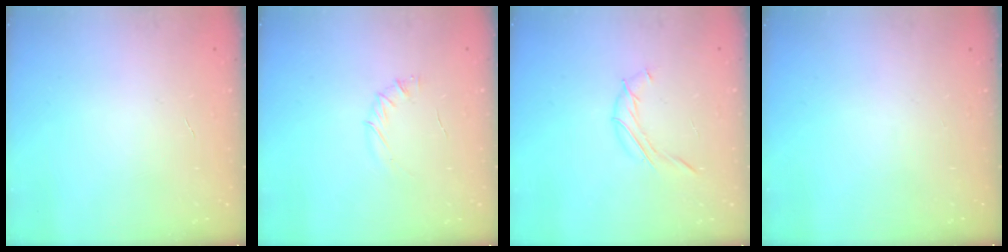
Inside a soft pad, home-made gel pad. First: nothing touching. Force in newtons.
{"total": 5.2, "press": 5.1, "slide": 1.1}
{"total": 7.4, "press": 7.3, "slide": 1.3}
{"total": 0.0}